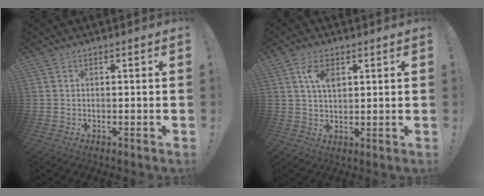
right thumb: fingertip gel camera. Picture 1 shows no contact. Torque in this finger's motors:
{"motor_torque": [-0.04, 0.23, 0.29, -0.21, 0.01]}